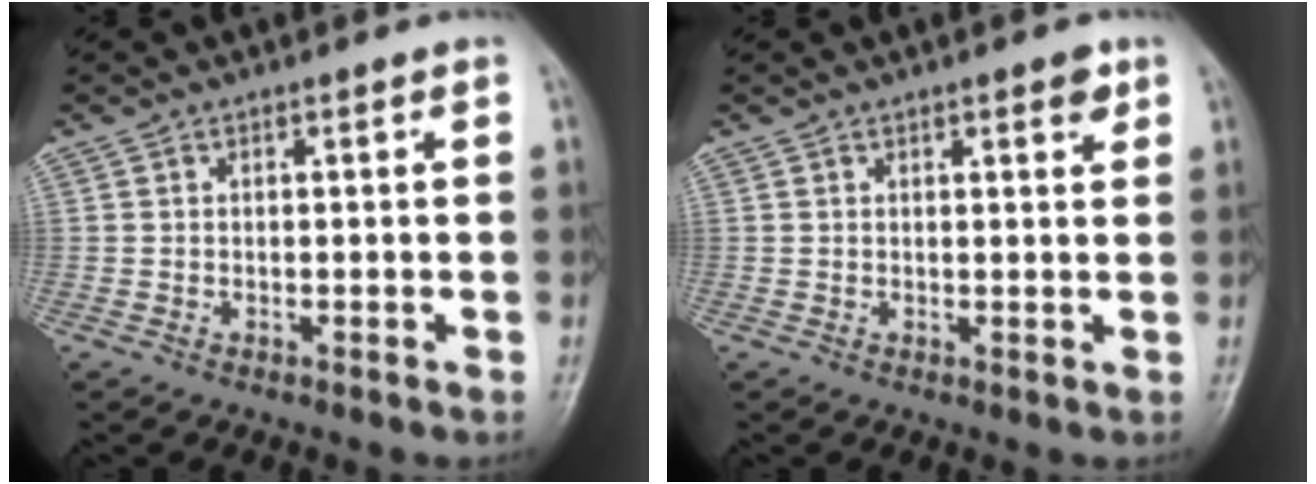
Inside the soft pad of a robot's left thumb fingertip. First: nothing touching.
{"total": 2.7, "force": [1.6, 0.9, 2.0], "torque": [-0.019, -0.006, 0.018]}